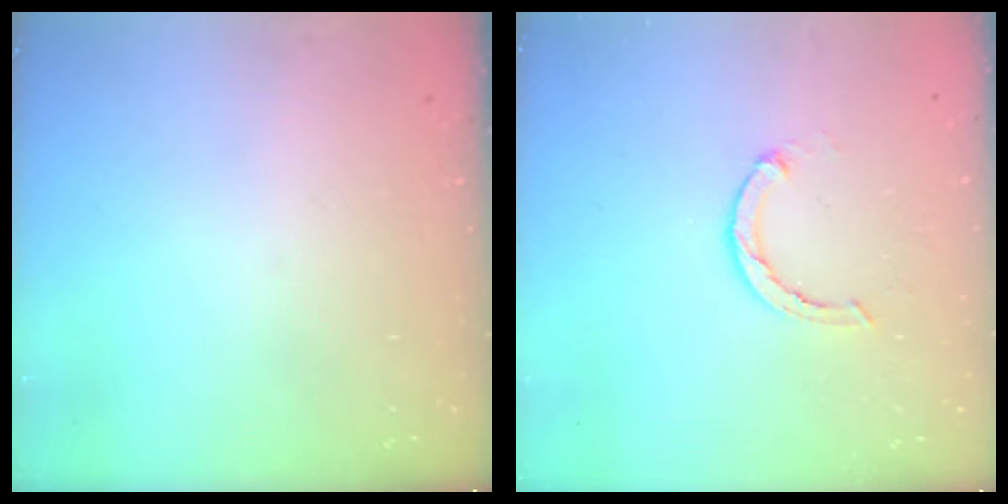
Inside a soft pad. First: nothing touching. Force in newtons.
{"total": 2.1, "press": 2.0, "slide": 0.4}